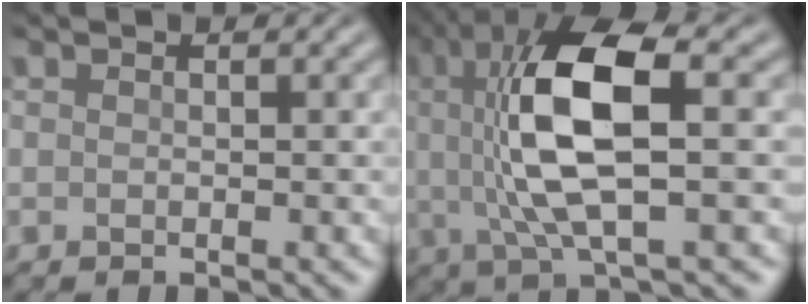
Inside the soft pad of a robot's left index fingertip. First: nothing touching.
{"total": 10.0, "force": [1.3, 3.2, 9.4], "torque": [-0.190, 0.010, 0.022]}